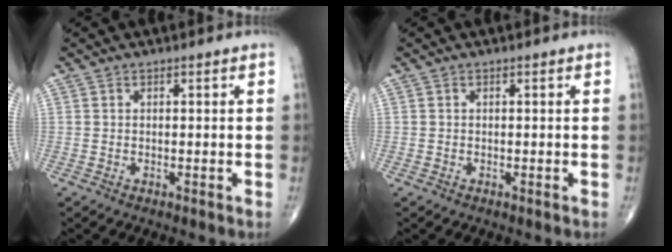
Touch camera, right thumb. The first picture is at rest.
{"total": 0.0}